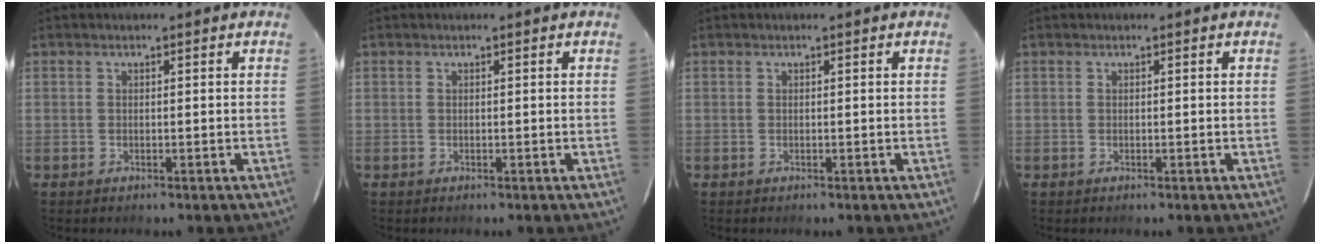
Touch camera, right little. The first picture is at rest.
{"total": 0.0}
{"total": 0.0}
{"total": 0.0}